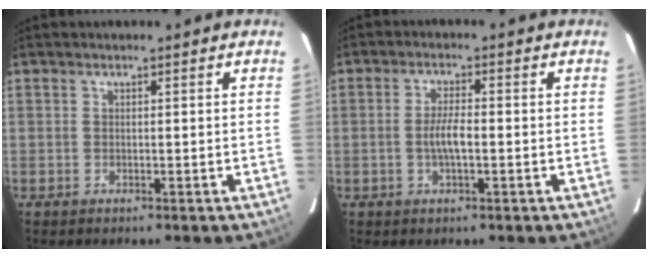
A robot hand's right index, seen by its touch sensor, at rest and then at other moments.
{"total": 4.1, "force": [-0.9, 1.0, 3.9], "torque": [-0.075, 0.002, -0.015]}